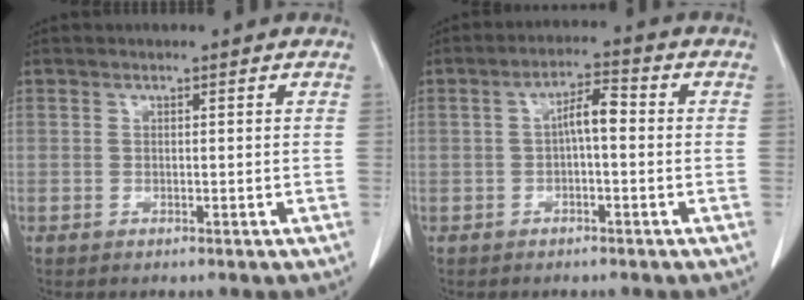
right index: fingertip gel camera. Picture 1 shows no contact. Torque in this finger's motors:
{"motor_torque": [0.54, -0.11, 0.26, 0.08]}